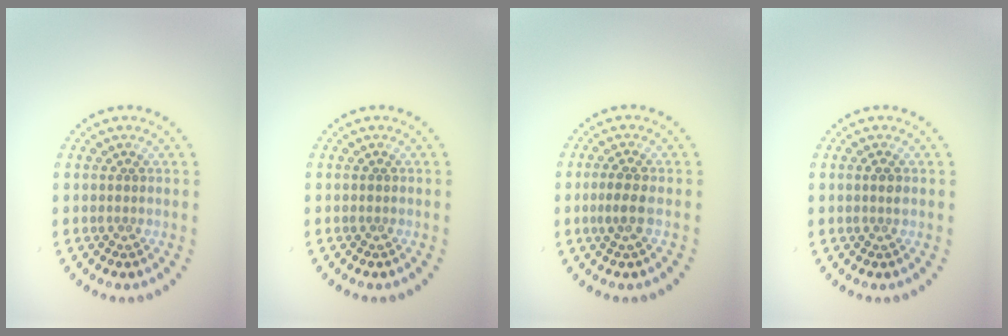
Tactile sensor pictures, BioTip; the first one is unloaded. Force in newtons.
{"total": 0.0}
{"total": 1.9, "press": 1.7, "slide": 0.9}
{"total": 0.8, "press": 0.7, "slide": 0.3}